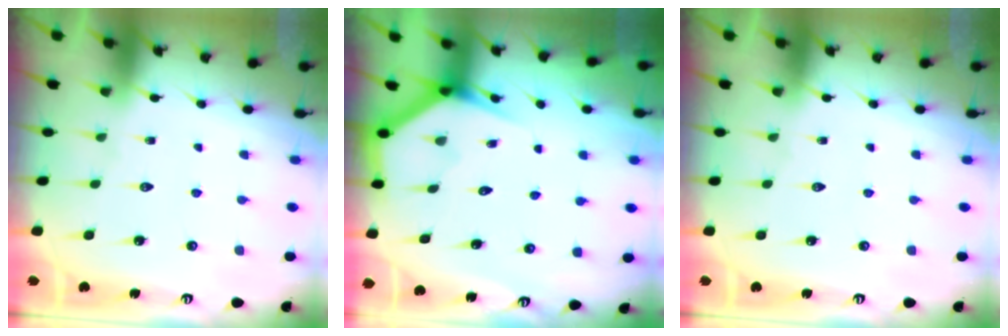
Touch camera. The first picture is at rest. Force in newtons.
{"total": 3.4, "press": 3.4, "slide": 0.2}
{"total": 0.0}